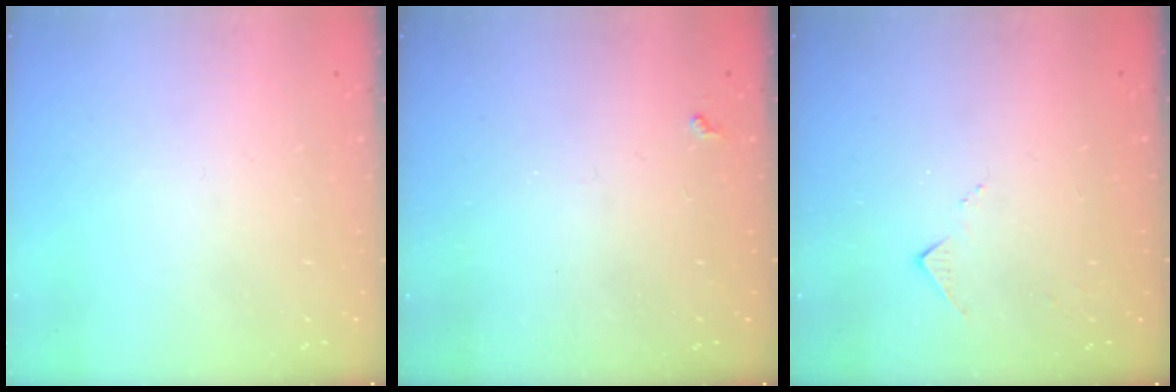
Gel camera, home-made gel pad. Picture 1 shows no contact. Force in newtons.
{"total": 4.2, "press": 4.2, "slide": 0.6}
{"total": 5.7, "press": 5.7, "slide": 0.6}